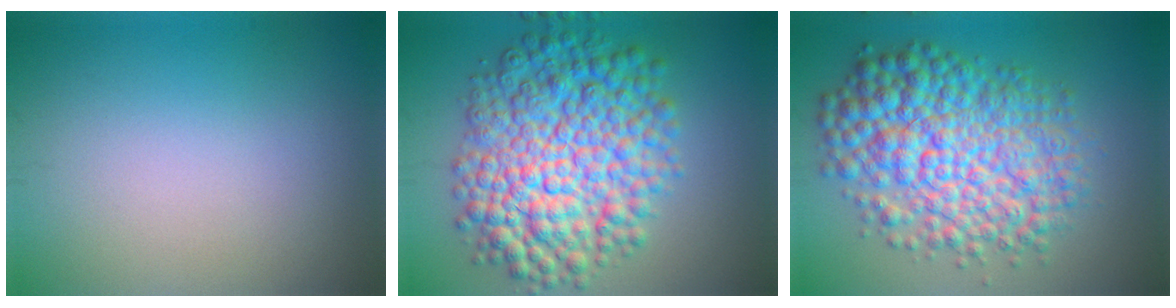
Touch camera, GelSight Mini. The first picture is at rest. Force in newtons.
{"total": 11.3, "press": 11.3, "slide": 0.1}
{"total": 10.4, "press": 10.4, "slide": 0.1}